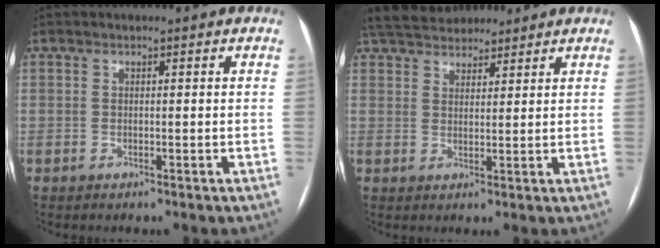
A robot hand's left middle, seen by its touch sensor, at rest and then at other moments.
{"total": 10.0, "force": [8.9, 3.3, 3.2], "torque": [-0.054, 0.038, 0.148]}